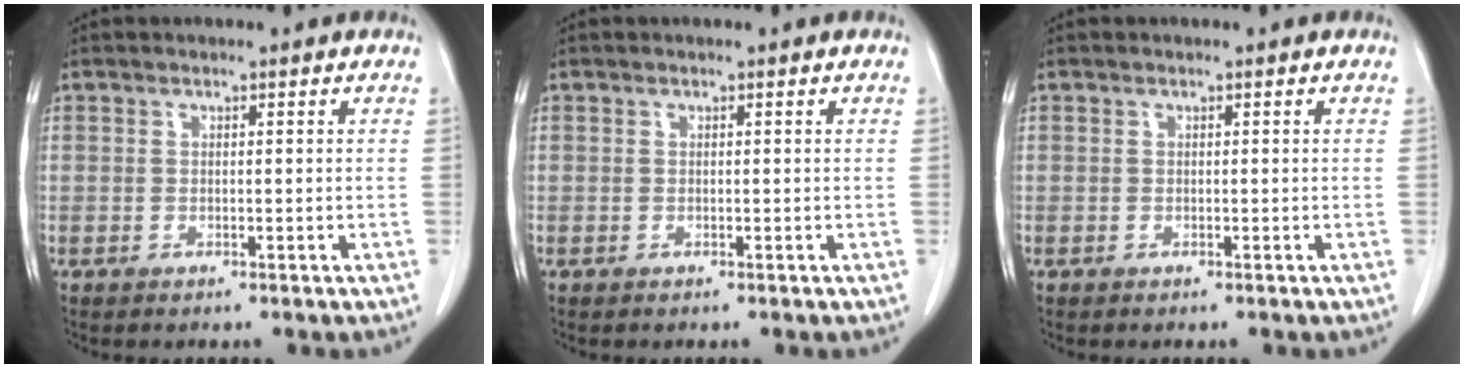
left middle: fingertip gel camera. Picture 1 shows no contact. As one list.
[{"total": 0.0}, {"total": 0.0}]